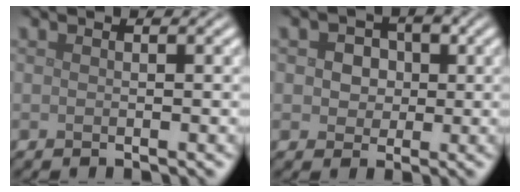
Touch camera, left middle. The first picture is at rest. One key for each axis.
{"total": 3.5, "fx": 0.7, "fy": 3.0, "fz": 1.7, "tx": -0.016, "ty": 0.007, "tz": -0.003}